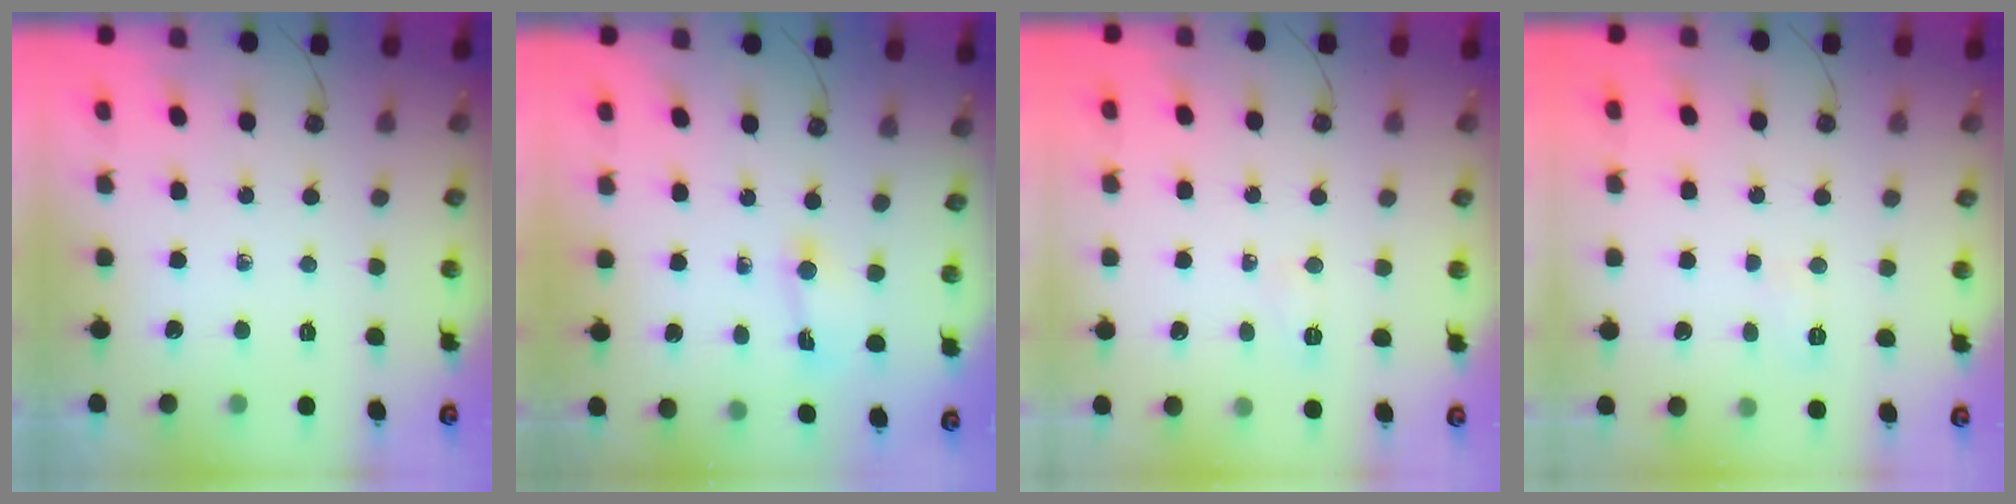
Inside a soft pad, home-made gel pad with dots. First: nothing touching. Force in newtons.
{"total": 2.0, "press": 2.0, "slide": 0.1}
{"total": 16.7, "press": 4.8, "slide": 16.0}
{"total": 3.4, "press": 3.2, "slide": 1.0}